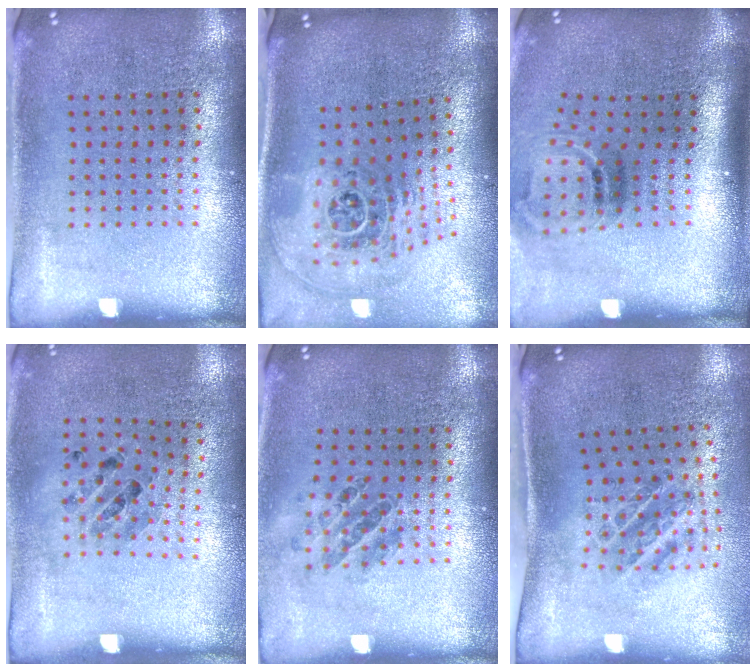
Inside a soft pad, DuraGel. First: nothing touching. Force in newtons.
{"total": 2.7, "press": 1.8, "slide": 2.0}
{"total": 1.9, "press": 1.2, "slide": 1.5}
{"total": 0.9, "press": 0.8, "slide": 0.4}
{"total": 0.9, "press": 0.9, "slide": 0.3}
{"total": 1.3, "press": 1.1, "slide": 0.6}